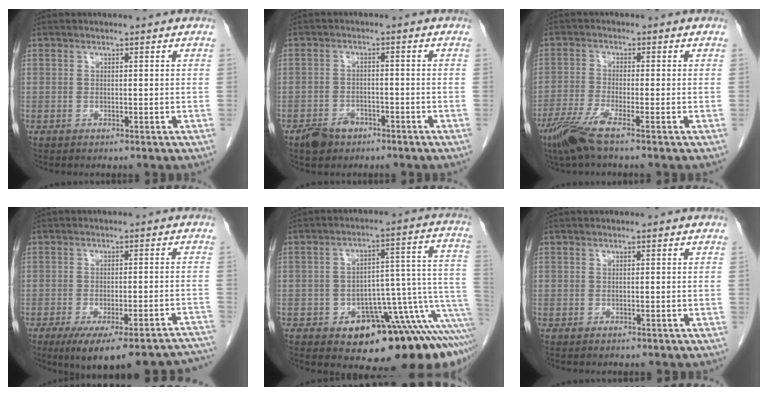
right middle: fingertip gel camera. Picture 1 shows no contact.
{"total": 4.0, "force": [-2.8, 2.5, 1.4], "torque": [-0.028, 0.003, -0.040]}
{"total": 5.7, "force": [-3.8, 0.0, 4.2], "torque": [-0.092, -0.017, -0.080]}
{"total": 19.5, "force": [-16.7, 3.8, 9.4], "torque": [-0.077, 0.005, -0.206]}
{"total": 17.4, "force": [-9.3, 5.8, 13.6], "torque": [-0.073, 0.061, -0.120]}
{"total": 1.2, "force": [-1.0, 0.4, 0.5], "torque": [-0.015, -0.002, -0.010]}